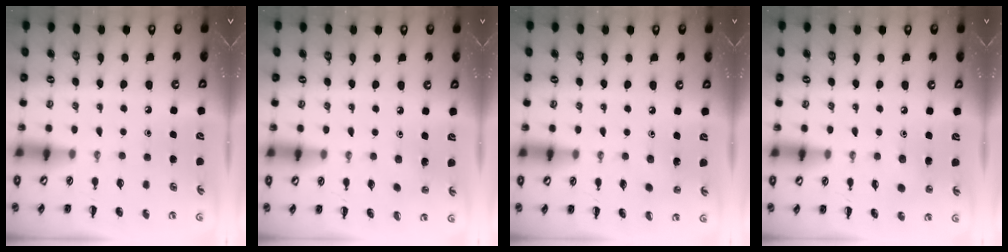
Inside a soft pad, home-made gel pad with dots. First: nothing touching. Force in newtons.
{"total": 2.1, "press": 2.0, "slide": 0.8}
{"total": 1.9, "press": 1.8, "slide": 0.6}
{"total": 3.6, "press": 3.4, "slide": 1.2}